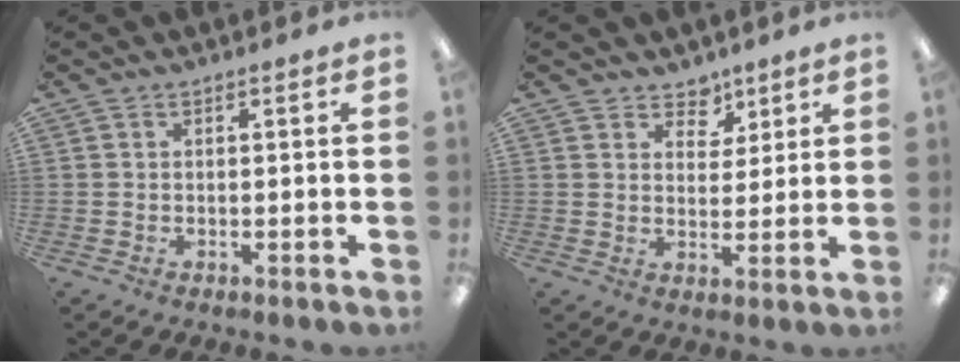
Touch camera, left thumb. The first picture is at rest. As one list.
[{"total": 4.9, "force": [3.7, 3.2, 0.5], "torque": [-0.002, -0.022, 0.064]}]